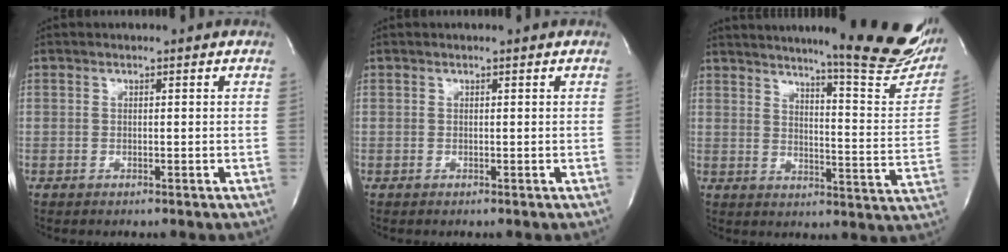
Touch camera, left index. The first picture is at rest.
{"total": 0.0}
{"total": 24.7, "force": [20.0, 1.8, 14.4], "torque": [-0.197, -0.068, 0.244]}